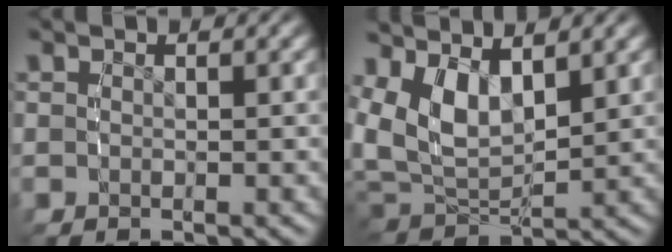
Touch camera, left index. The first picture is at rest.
{"total": 8.2, "force": [1.8, 6.1, 5.1], "torque": [-0.119, -0.014, 0.036]}